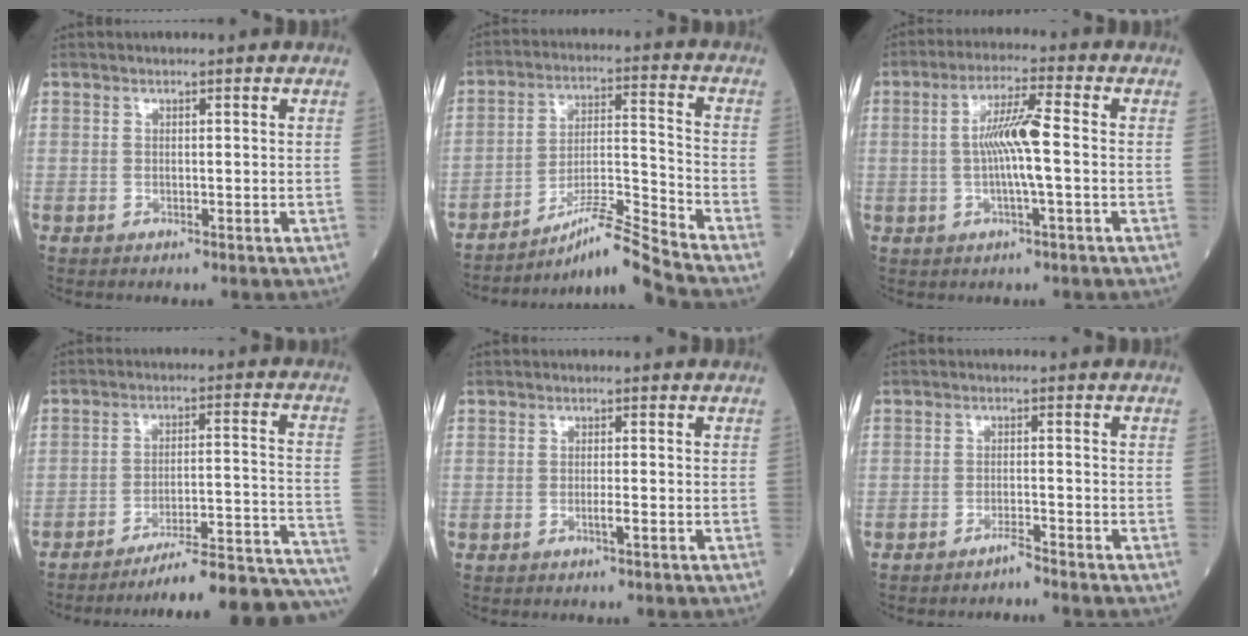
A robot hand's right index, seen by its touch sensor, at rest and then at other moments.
{"total": 10.2, "force": [-9.2, -2.6, 3.7], "torque": [-0.067, 0.008, -0.159]}
{"total": 7.8, "force": [-0.2, 0.3, 7.8], "torque": [-0.148, 0.007, -0.009]}
{"total": 22.2, "force": [-21.0, -1.1, 7.2], "torque": [-0.030, 0.010, -0.279]}
{"total": 1.3, "force": [-0.5, -0.1, 1.2], "torque": [-0.025, -0.002, -0.009]}
{"total": 1.8, "force": [-1.7, -0.4, 0.4], "torque": [-0.004, 0.000, -0.030]}